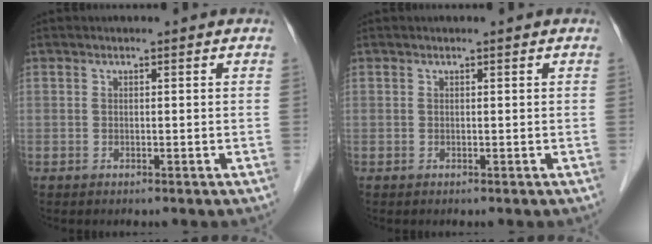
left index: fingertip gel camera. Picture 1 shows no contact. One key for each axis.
{"total": 0.0}